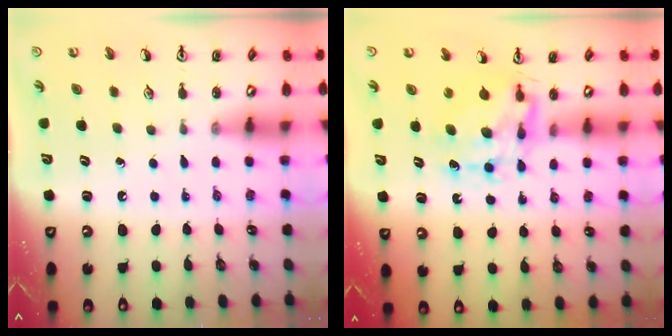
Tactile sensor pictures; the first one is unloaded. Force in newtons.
{"total": 7.8, "press": 7.7, "slide": 0.9}